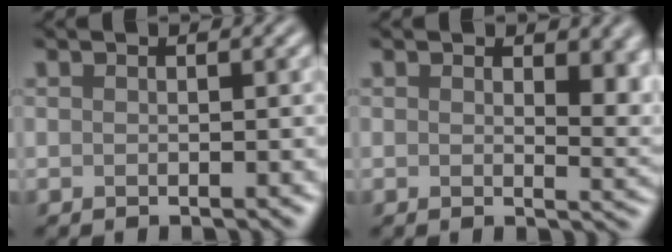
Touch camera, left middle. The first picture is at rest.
{"total": 4.0, "force": [1.4, 2.1, 3.2], "torque": [-0.032, -0.009, 0.025]}